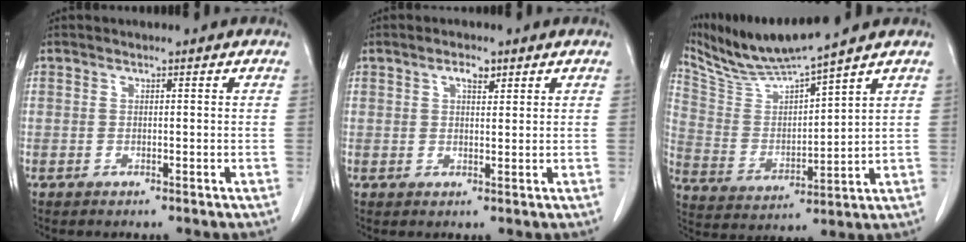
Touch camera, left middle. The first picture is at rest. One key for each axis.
{"total": 2.3, "fx": 1.3, "fy": 0.9, "fz": 1.7, "tx": -0.030, "ty": 0.002, "tz": 0.022}
{"total": 11.3, "fx": 10.4, "fy": -1.4, "fz": 4.2, "tx": -0.093, "ty": -0.006, "tz": 0.208}